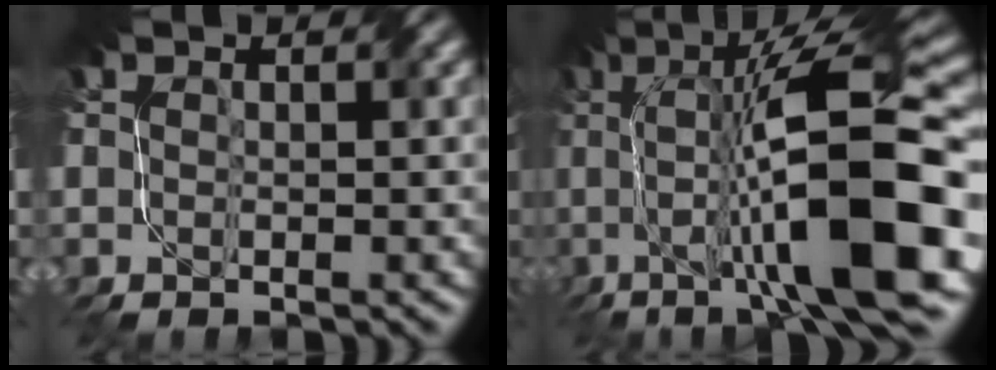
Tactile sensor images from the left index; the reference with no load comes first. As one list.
[{"total": 14.6, "force": [-1.3, 4.0, 14.0], "torque": [-0.218, 0.023, -0.022]}]